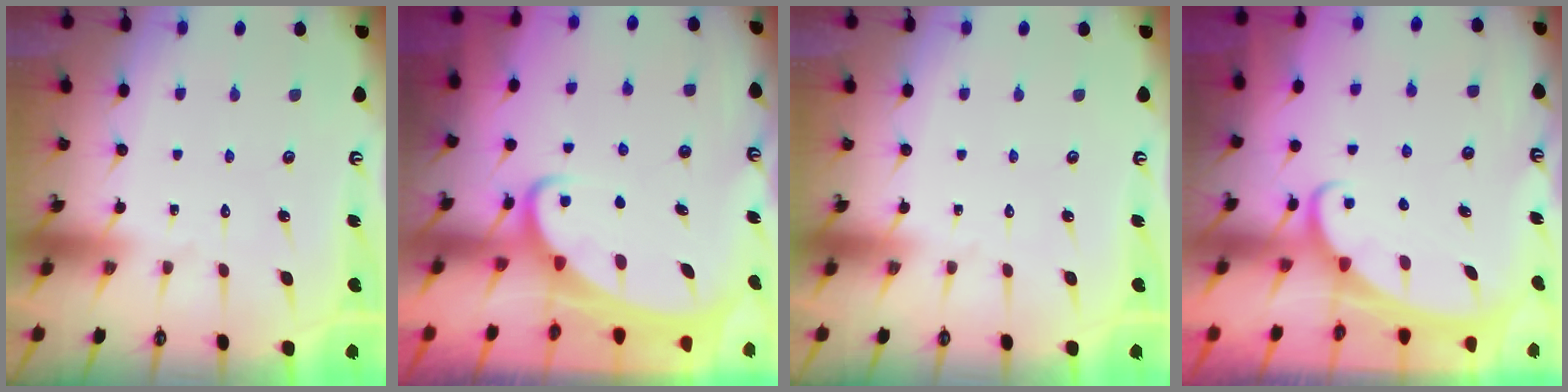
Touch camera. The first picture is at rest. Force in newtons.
{"total": 3.6, "press": 3.6, "slide": 0.4}
{"total": 0.0}
{"total": 2.4, "press": 2.4, "slide": 0.3}